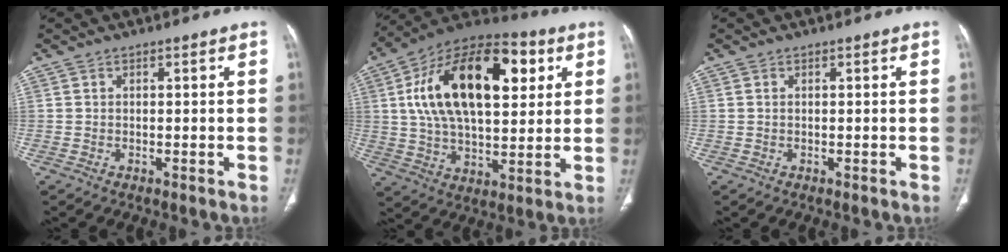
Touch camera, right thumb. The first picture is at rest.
{"total": 26.6, "force": [7.3, 13.8, 21.5], "torque": [-0.352, 0.009, 0.116]}
{"total": 0.0}